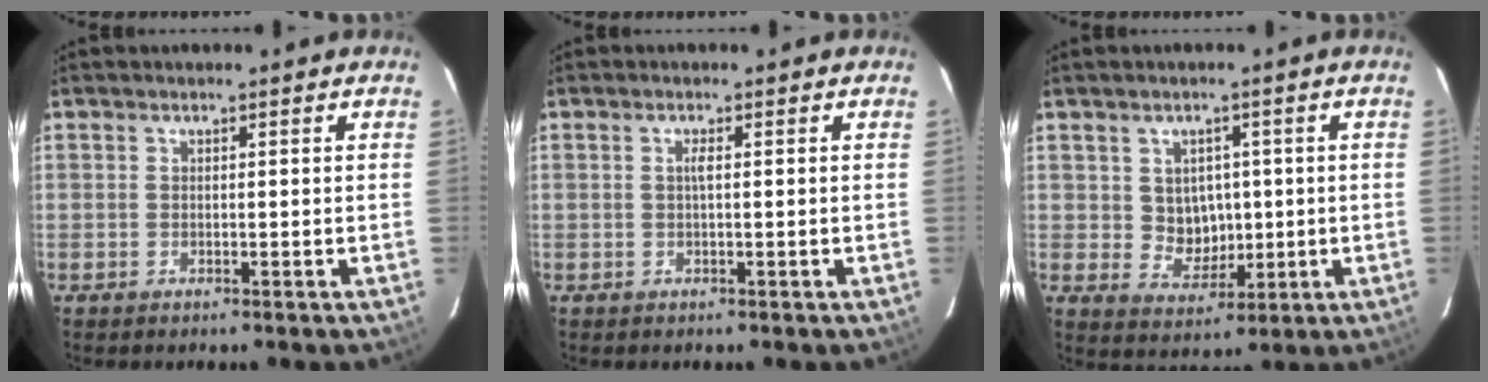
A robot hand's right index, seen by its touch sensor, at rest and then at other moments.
{"total": 1.0, "force": [0.1, -0.1, 1.0], "torque": [-0.019, 0.001, 0.000]}
{"total": 5.8, "force": [0.6, 5.4, 2.1], "torque": [-0.038, 0.005, 0.023]}